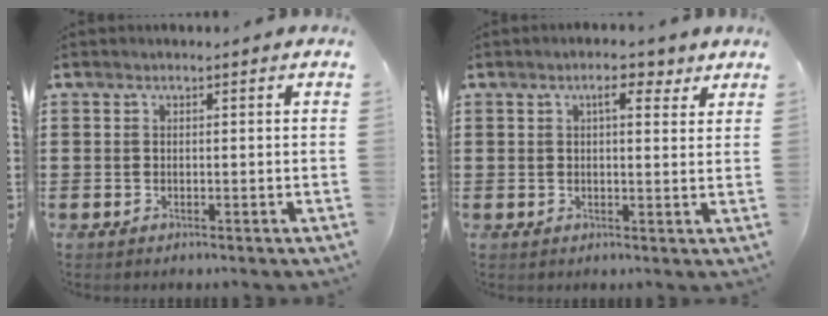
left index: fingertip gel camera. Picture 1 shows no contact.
{"total": 4.4, "force": [2.6, 1.3, 3.2], "torque": [-0.053, 0.004, 0.041]}